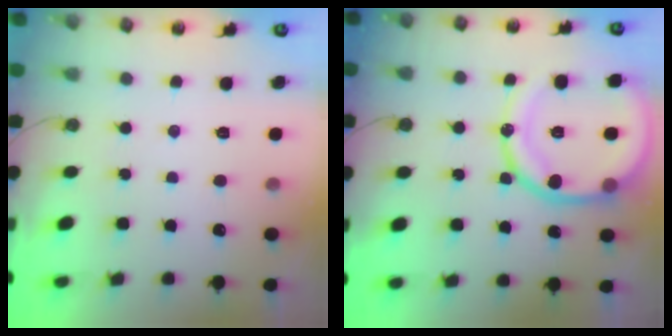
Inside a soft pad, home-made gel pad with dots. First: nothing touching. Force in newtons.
{"total": 18.1, "press": 18.0, "slide": 2.2}